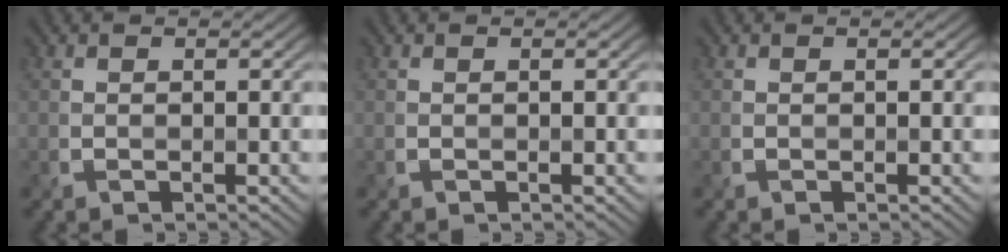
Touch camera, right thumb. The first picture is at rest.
{"total": 0.0}
{"total": 0.0}